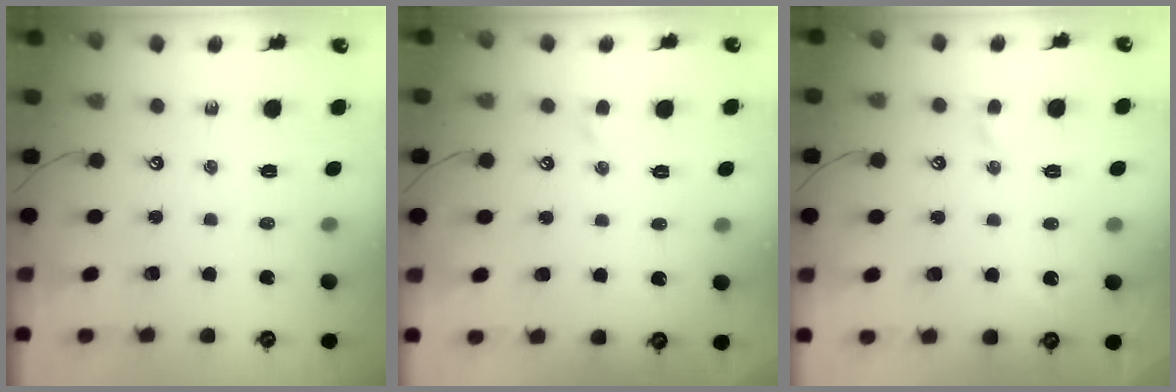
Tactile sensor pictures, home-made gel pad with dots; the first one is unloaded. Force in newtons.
{"total": 0.8, "press": 0.6, "slide": 0.5}
{"total": 0.5, "press": 0.2, "slide": 0.5}